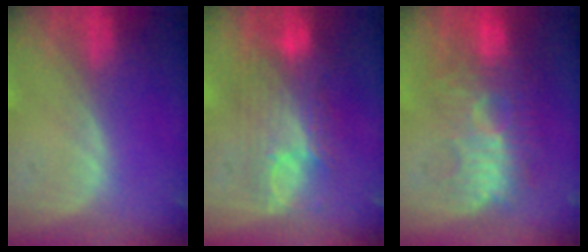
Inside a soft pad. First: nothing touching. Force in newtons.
{"total": 9.5, "press": 8.3, "slide": 4.6}
{"total": 10.4, "press": 9.5, "slide": 4.3}